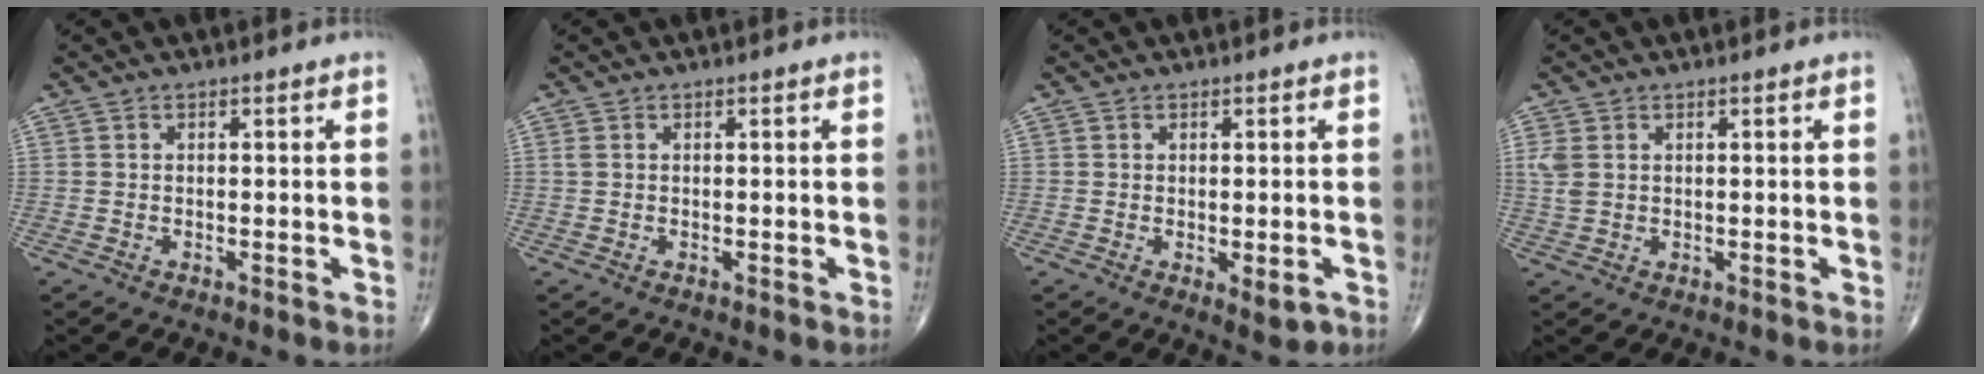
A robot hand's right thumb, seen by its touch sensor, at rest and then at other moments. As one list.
[{"total": 0.6, "force": [0.2, 0.4, 0.5], "torque": [-0.012, 0.007, 0.005]}, {"total": 3.2, "force": [-1.0, 1.2, 2.8], "torque": [-0.031, -0.007, -0.007]}, {"total": 3.4, "force": [0.8, 2.4, 2.3], "torque": [-0.065, 0.004, 0.020]}]